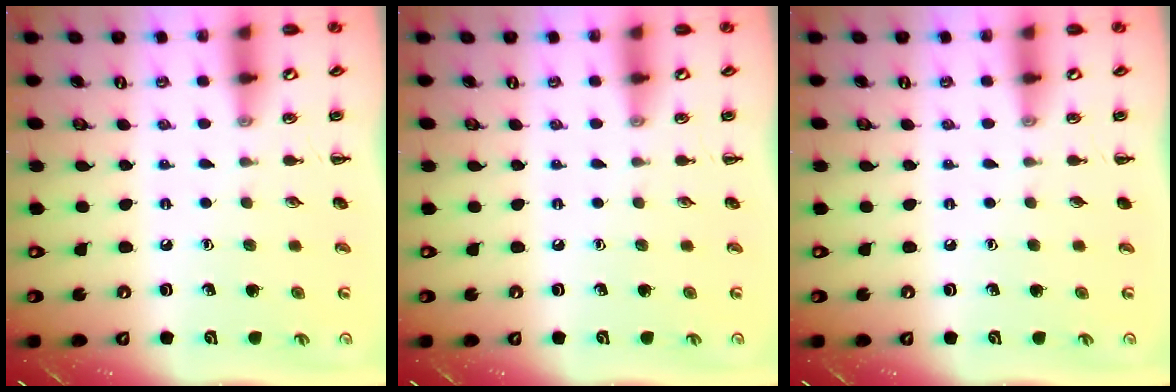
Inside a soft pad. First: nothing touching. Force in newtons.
{"total": 0.0}
{"total": 0.0}